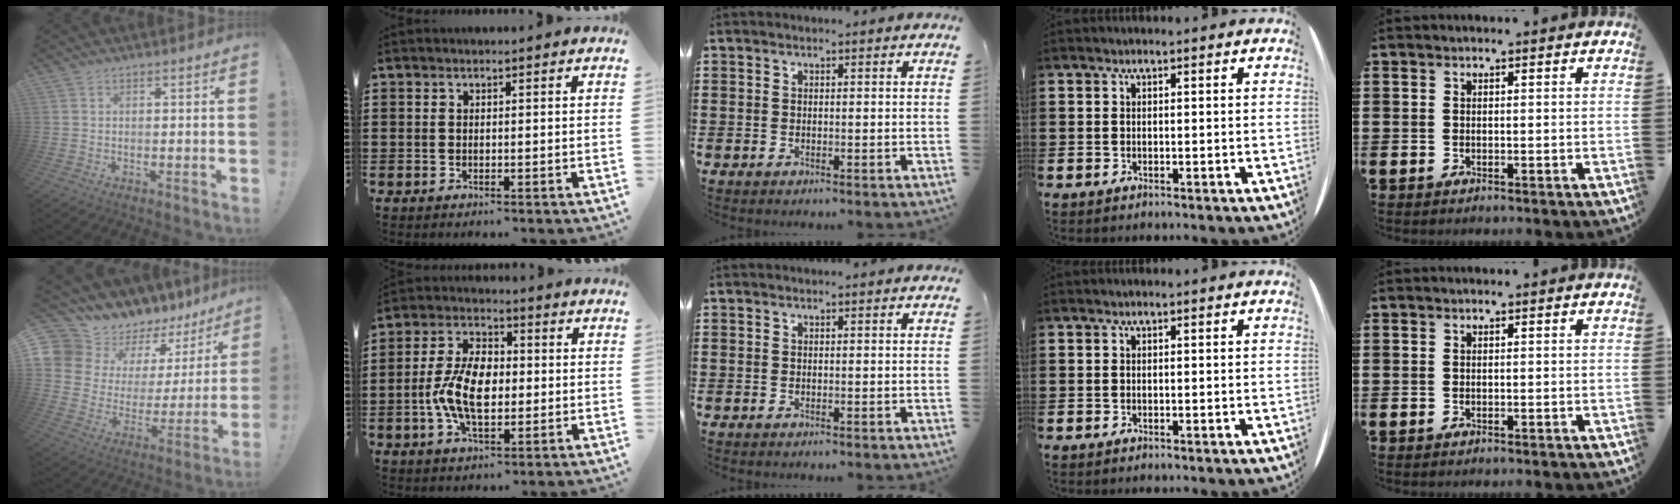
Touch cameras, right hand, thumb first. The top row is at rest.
{"thumb": {"total": 11.5, "force": [10.3, 5.0, 1.1], "torque": [-0.026, -0.107, 0.197]}, "index": {"total": 8.7, "force": [-1.3, 4.8, 7.2], "torque": [-0.161, 0.004, -0.030]}}